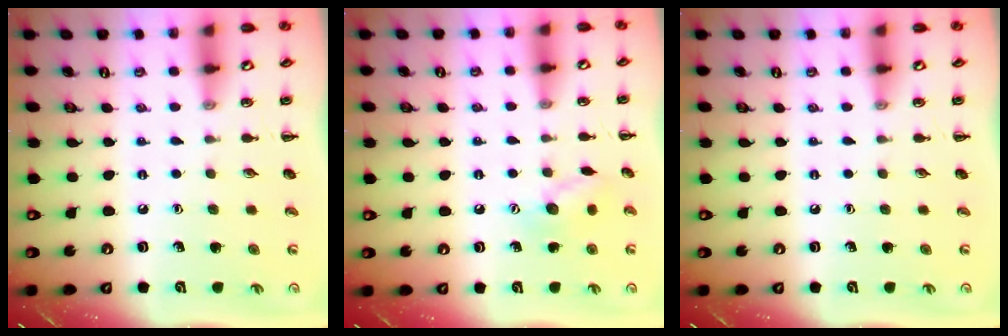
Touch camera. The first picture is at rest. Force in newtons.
{"total": 8.5, "press": 8.4, "slide": 0.9}
{"total": 0.0}